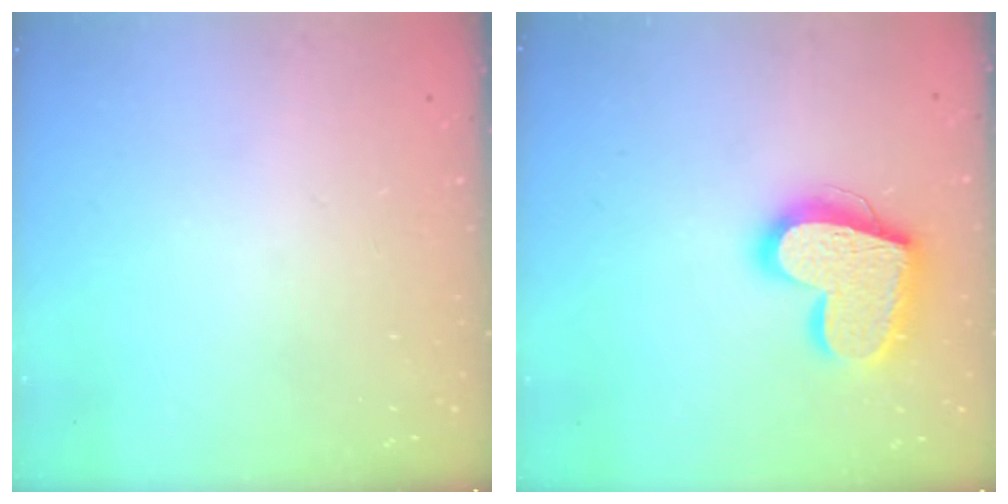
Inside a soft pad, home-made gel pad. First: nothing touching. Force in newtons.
{"total": 19.5, "press": 19.4, "slide": 1.6}